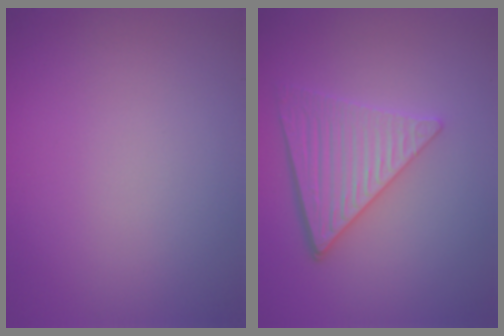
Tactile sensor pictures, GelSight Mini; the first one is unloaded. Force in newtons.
{"total": 4.8, "press": 3.9, "slide": 2.8}